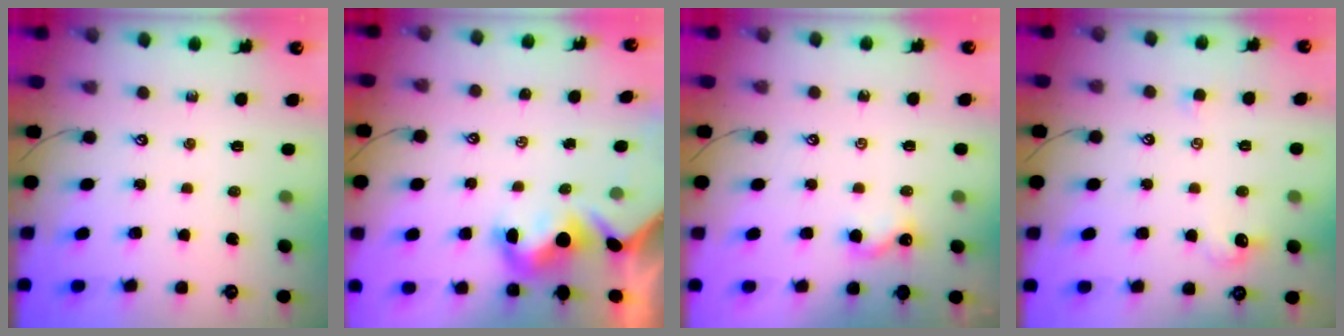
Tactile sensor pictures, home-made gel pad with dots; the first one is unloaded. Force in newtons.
{"total": 3.5, "press": 3.4, "slide": 0.9}
{"total": 3.7, "press": 3.6, "slide": 0.7}
{"total": 0.9, "press": 0.6, "slide": 0.6}